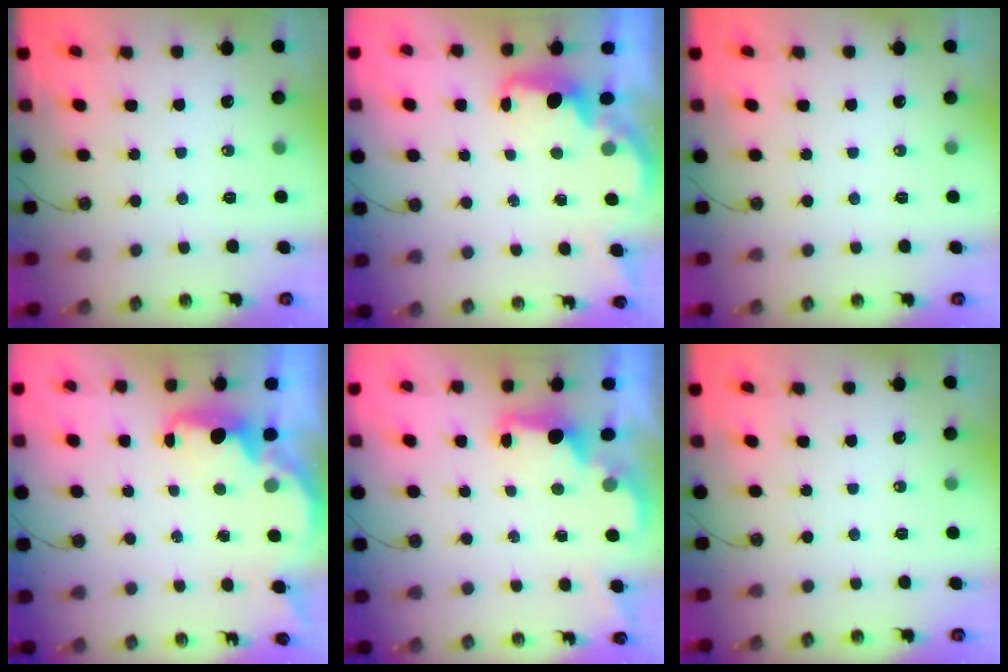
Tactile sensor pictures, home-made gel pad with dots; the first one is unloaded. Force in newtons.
{"total": 1.6, "press": 1.5, "slide": 0.7}
{"total": 0.0}
{"total": 2.3, "press": 2.2, "slide": 0.5}
{"total": 2.2, "press": 2.1, "slide": 0.7}
{"total": 0.0}